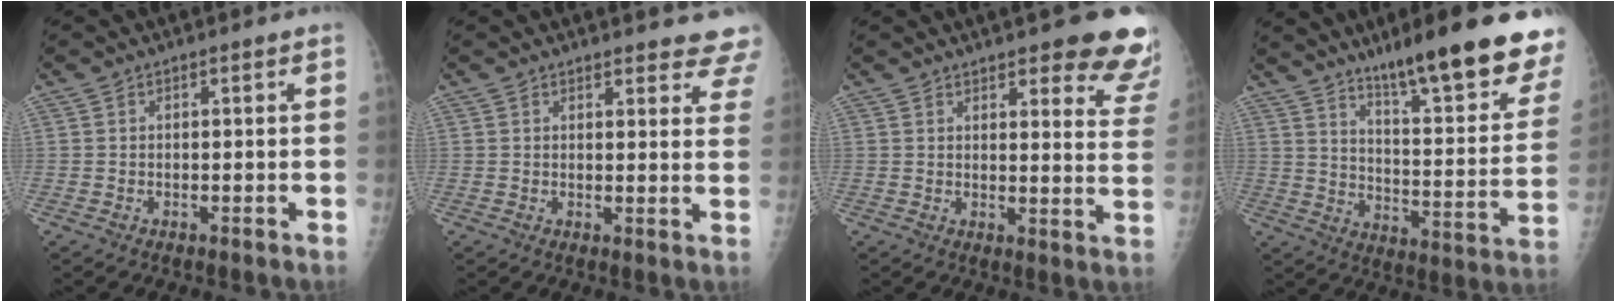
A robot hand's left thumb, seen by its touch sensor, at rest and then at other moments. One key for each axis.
{"total": 10.4, "fx": 9.5, "fy": 2.7, "fz": 3.1, "tx": 0.012, "ty": -0.042, "tz": 0.085}
{"total": 14.7, "fx": 11.5, "fy": 3.8, "fz": 8.3, "tx": -0.060, "ty": -0.064, "tz": 0.117}
{"total": 24.5, "fx": 16.9, "fy": 4.0, "fz": 17.3, "tx": -0.217, "ty": -0.081, "tz": 0.247}